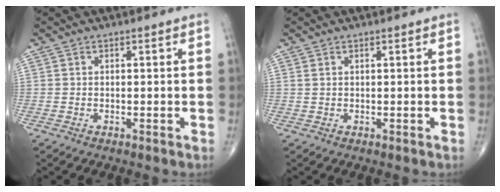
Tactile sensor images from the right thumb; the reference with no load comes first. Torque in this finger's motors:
{"motor_torque": [0.07, -0.02, 0.08, 0.18, 0.03]}